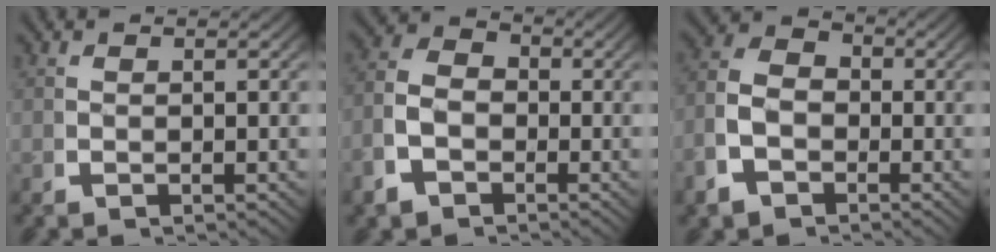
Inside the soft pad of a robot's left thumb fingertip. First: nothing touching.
{"total": 5.5, "force": [-1.0, 4.4, 3.2], "torque": [-0.062, -0.012, -0.019]}
{"total": 6.1, "force": [-1.0, 4.8, 3.7], "torque": [-0.073, -0.013, -0.017]}